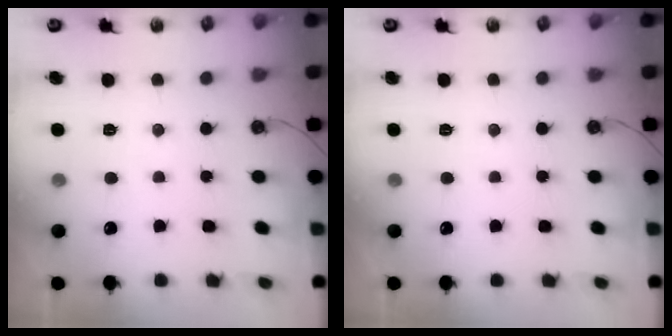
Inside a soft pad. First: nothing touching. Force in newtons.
{"total": 0.0}